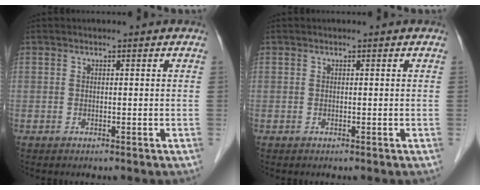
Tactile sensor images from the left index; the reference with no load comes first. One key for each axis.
{"total": 0.0}